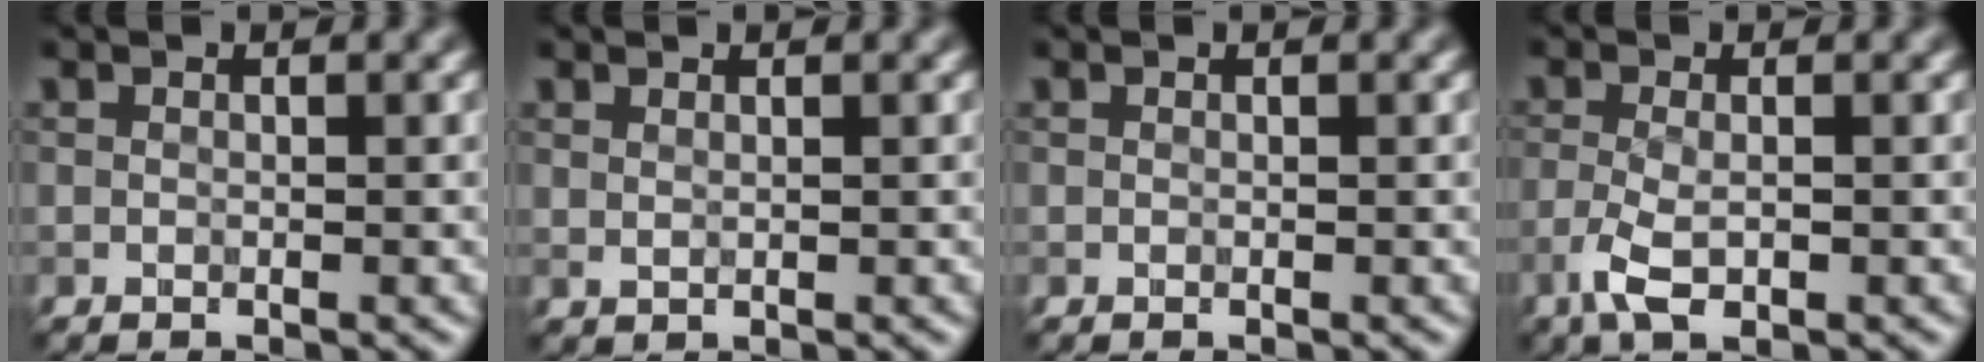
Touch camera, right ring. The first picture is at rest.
{"total": 1.1, "force": [0.9, 0.4, 0.5], "torque": [-0.002, -0.003, 0.010]}
{"total": 0.0}
{"total": 2.8, "force": [-1.7, 0.8, 2.0], "torque": [-0.049, -0.007, -0.032]}